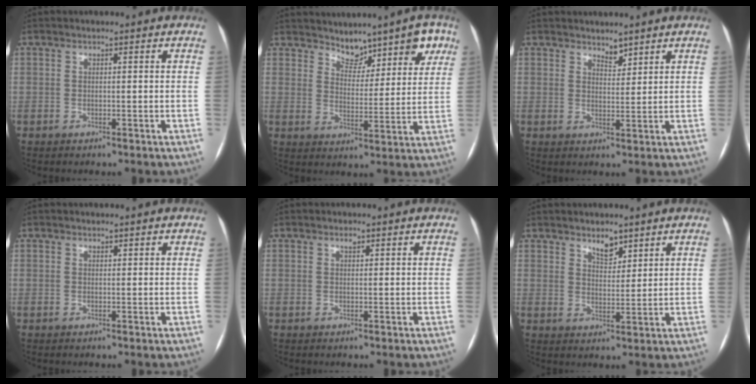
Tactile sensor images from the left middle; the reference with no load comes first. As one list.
[{"total": 8.1, "force": [6.3, 3.9, 3.2], "torque": [-0.023, 0.013, 0.093]}, {"total": 2.2, "force": [2.0, 0.7, 0.5], "torque": [-0.006, -0.004, 0.034]}, {"total": 0.5, "force": [0.5, 0.2, 0.2], "torque": [-0.008, 0.003, 0.007]}, {"total": 0.7, "force": [0.5, 0.3, 0.5], "torque": [-0.010, 0.001, 0.009]}, {"total": 3.5, "force": [2.7, 1.5, 1.5], "torque": [-0.026, -0.005, 0.048]}]